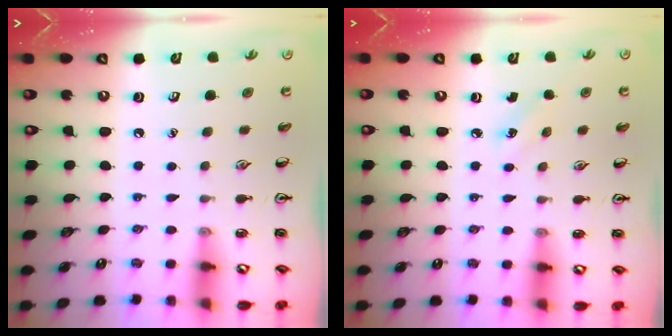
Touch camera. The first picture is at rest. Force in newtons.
{"total": 1.9, "press": 1.7, "slide": 0.7}